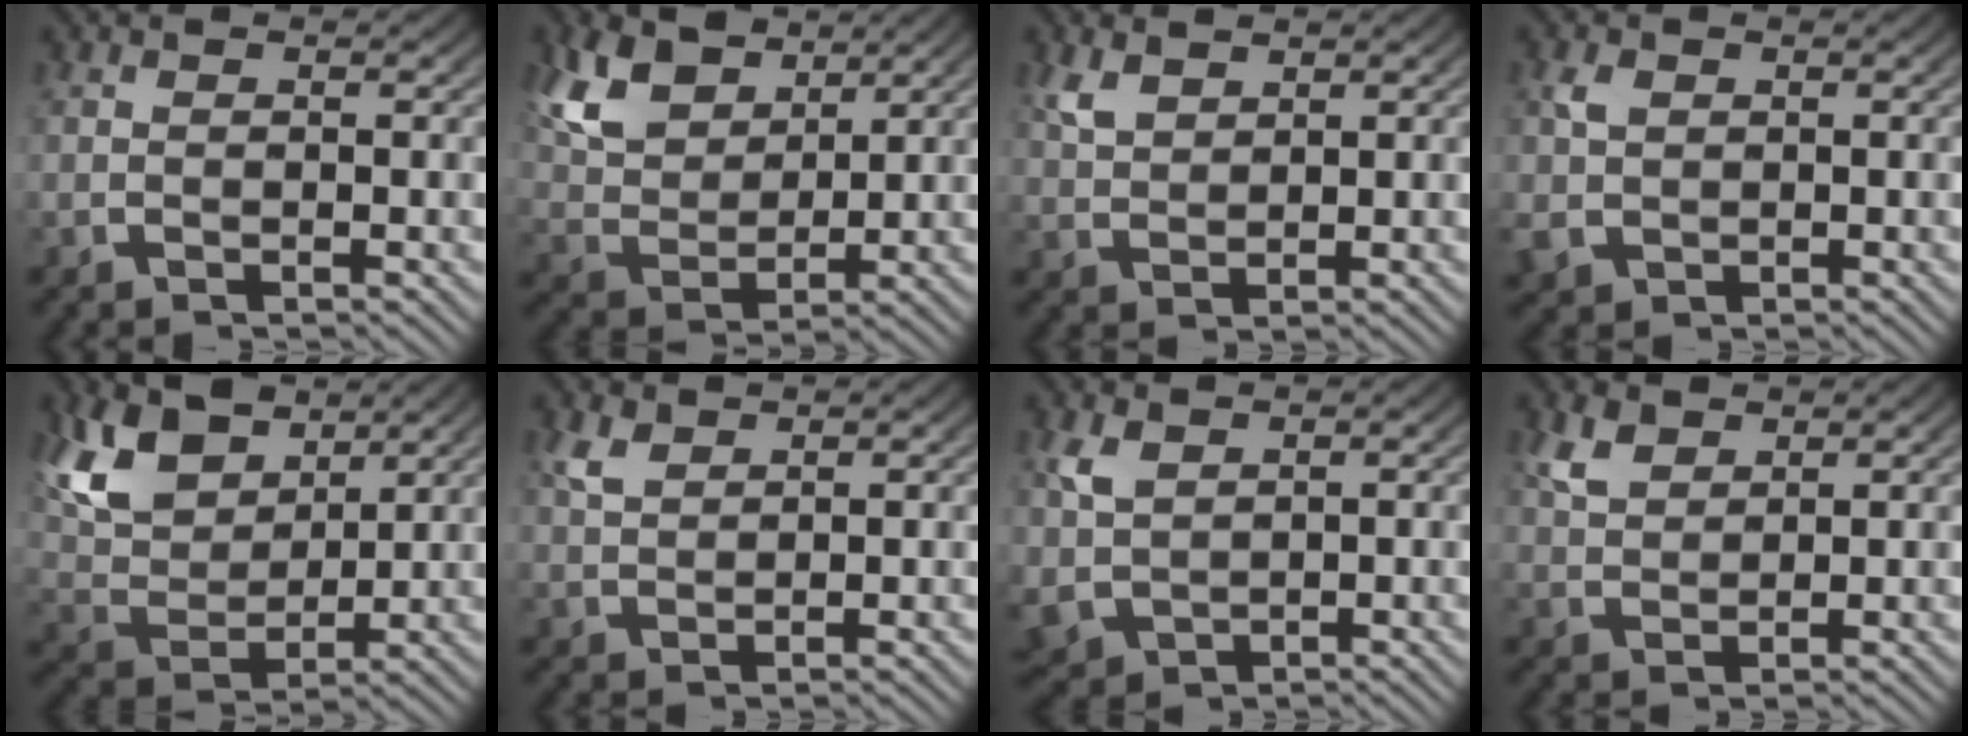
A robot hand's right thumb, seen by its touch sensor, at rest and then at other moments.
{"total": 7.4, "force": [3.4, 4.5, 4.7], "torque": [-0.116, -0.015, 0.075]}
{"total": 2.4, "force": [1.9, 0.9, 1.1], "torque": [-0.025, 0.002, 0.047]}
{"total": 2.7, "force": [0.0, 2.4, 1.2], "torque": [-0.038, -0.014, 0.012]}
{"total": 9.2, "force": [3.4, 5.9, 6.2], "torque": [-0.148, -0.018, 0.072]}
{"total": 2.2, "force": [1.7, 1.0, 1.0], "torque": [-0.021, 0.002, 0.041]}
{"total": 5.0, "force": [0.0, 4.2, 2.7], "torque": [-0.073, -0.030, 0.026]}
{"total": 2.9, "force": [2.2, 1.3, 1.4], "torque": [-0.029, 0.001, 0.051]}